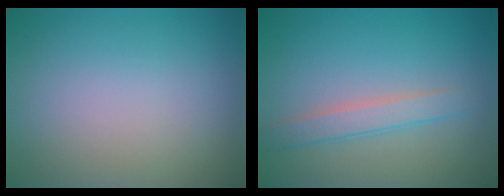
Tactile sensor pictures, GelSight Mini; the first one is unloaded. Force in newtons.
{"total": 2.3, "press": 2.2, "slide": 0.1}